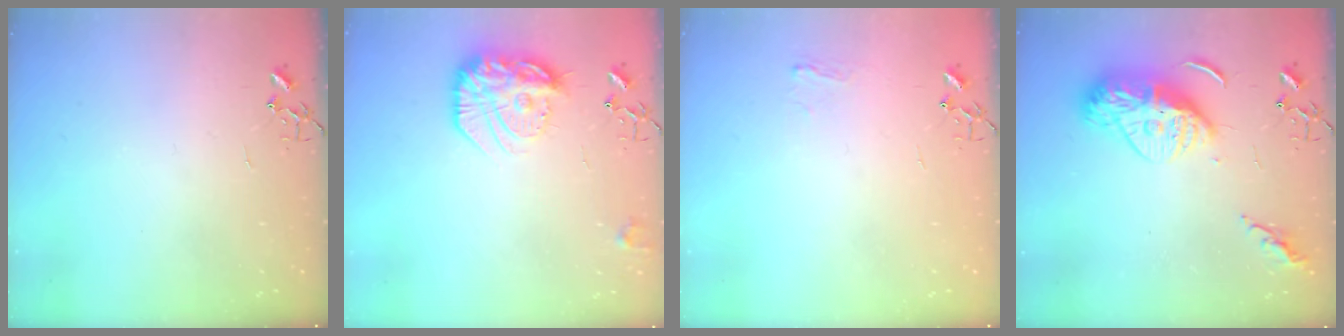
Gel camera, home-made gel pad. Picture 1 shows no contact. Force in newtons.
{"total": 18.0, "press": 18.0, "slide": 1.5}
{"total": 6.3, "press": 6.3, "slide": 0.7}
{"total": 16.3, "press": 16.3, "slide": 1.3}